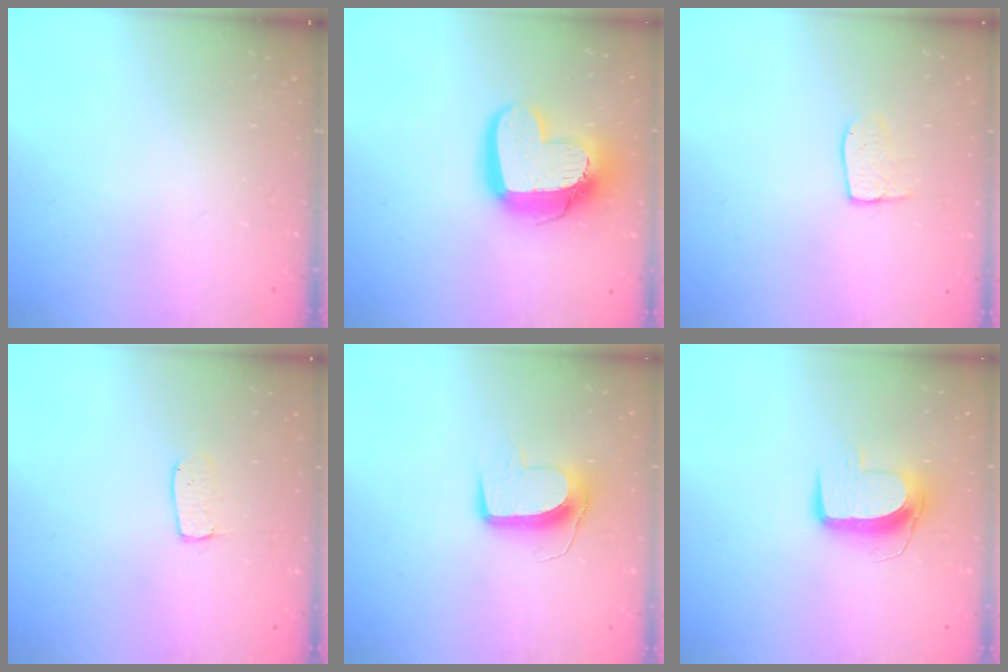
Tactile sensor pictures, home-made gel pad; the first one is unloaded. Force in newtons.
{"total": 17.2, "press": 17.2, "slide": 1.5}
{"total": 6.3, "press": 6.3, "slide": 0.2}
{"total": 3.9, "press": 3.9, "slide": 0.3}
{"total": 9.7, "press": 9.7, "slide": 0.6}
{"total": 10.1, "press": 10.1, "slide": 0.5}